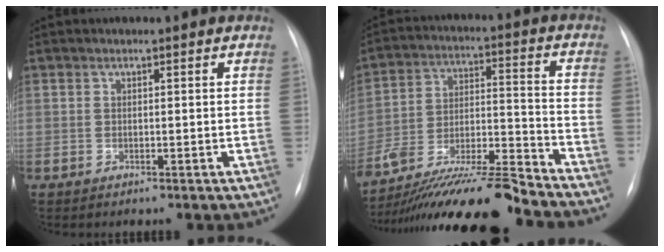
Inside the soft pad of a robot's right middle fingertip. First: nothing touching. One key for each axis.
{"total": 19.0, "fx": -16.9, "fy": 0.0, "fz": 8.8, "tx": -0.167, "ty": -0.006, "tz": -0.295}